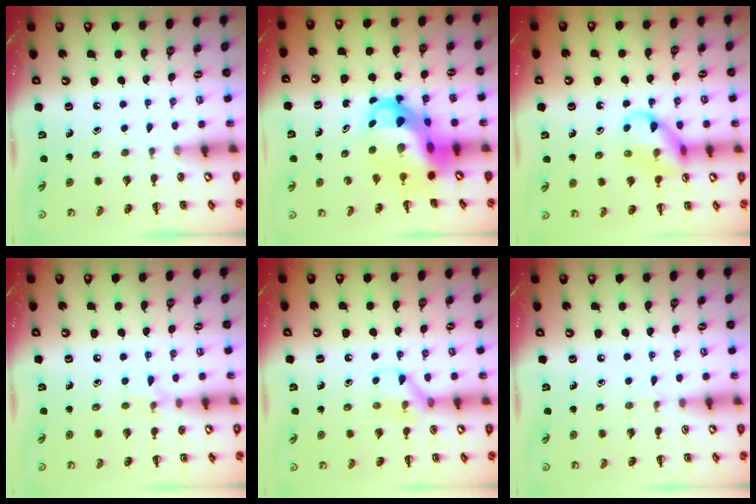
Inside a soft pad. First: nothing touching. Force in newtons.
{"total": 10.7, "press": 10.4, "slide": 2.5}
{"total": 11.7, "press": 11.7, "slide": 0.8}
{"total": 5.7, "press": 5.4, "slide": 1.9}
{"total": 7.2, "press": 7.2, "slide": 0.6}
{"total": 3.0, "press": 2.8, "slide": 1.2}